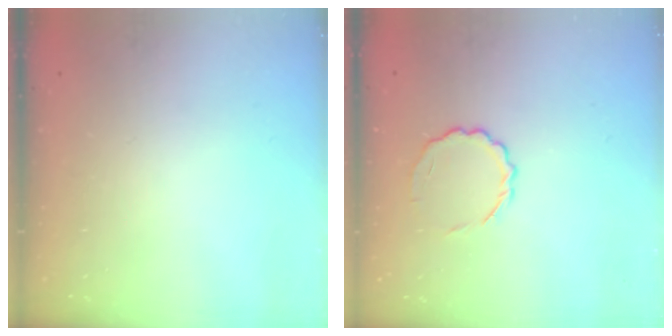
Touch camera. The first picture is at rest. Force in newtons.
{"total": 6.2, "press": 6.0, "slide": 1.5}